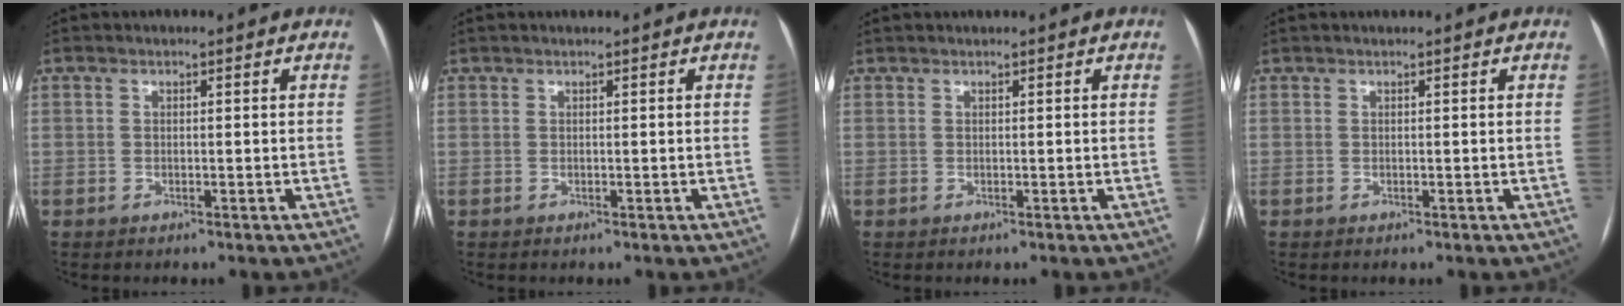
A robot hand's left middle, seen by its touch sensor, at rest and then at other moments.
{"total": 0.0}
{"total": 0.0}
{"total": 0.0}